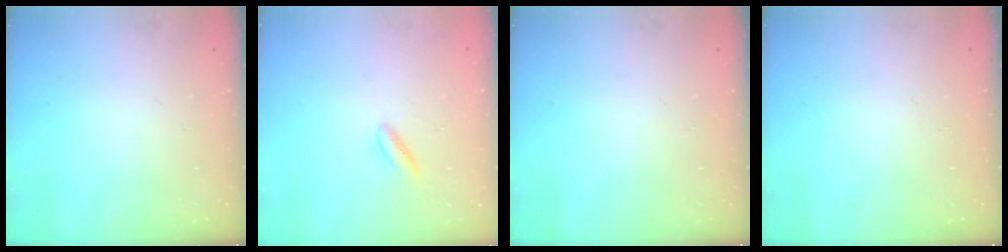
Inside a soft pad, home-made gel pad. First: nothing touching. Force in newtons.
{"total": 2.6, "press": 2.3, "slide": 1.3}
{"total": 0.0}
{"total": 0.0}